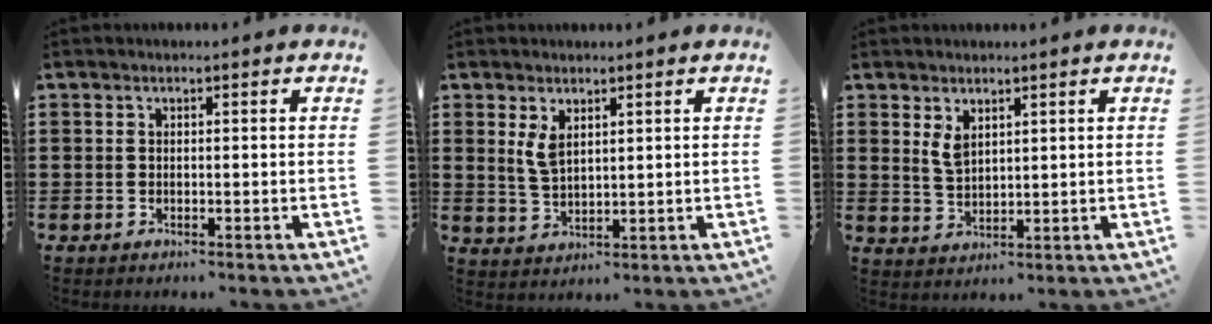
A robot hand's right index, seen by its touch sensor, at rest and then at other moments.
{"total": 3.5, "force": [1.8, 1.6, 2.5], "torque": [-0.055, 0.005, 0.032]}
{"total": 3.0, "force": [1.8, 1.5, 1.8], "torque": [-0.041, 0.003, 0.034]}